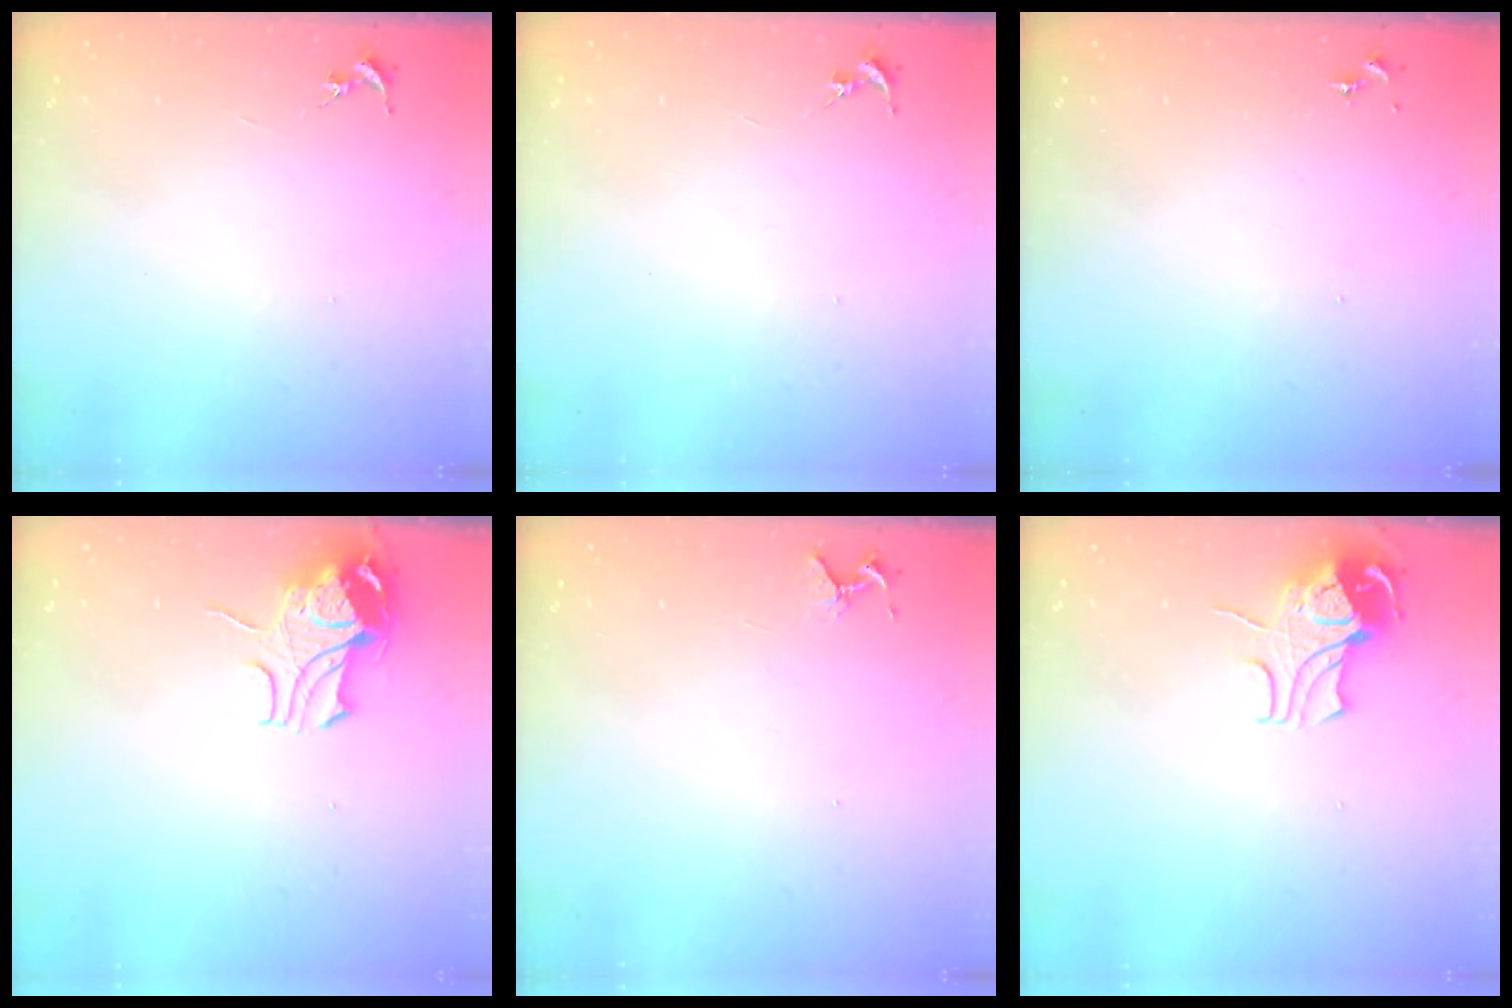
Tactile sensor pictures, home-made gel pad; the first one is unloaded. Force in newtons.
{"total": 0.0}
{"total": 0.0}
{"total": 9.6, "press": 9.6, "slide": 1.1}
{"total": 4.2, "press": 4.2, "slide": 0.4}
{"total": 9.4, "press": 9.4, "slide": 1.1}